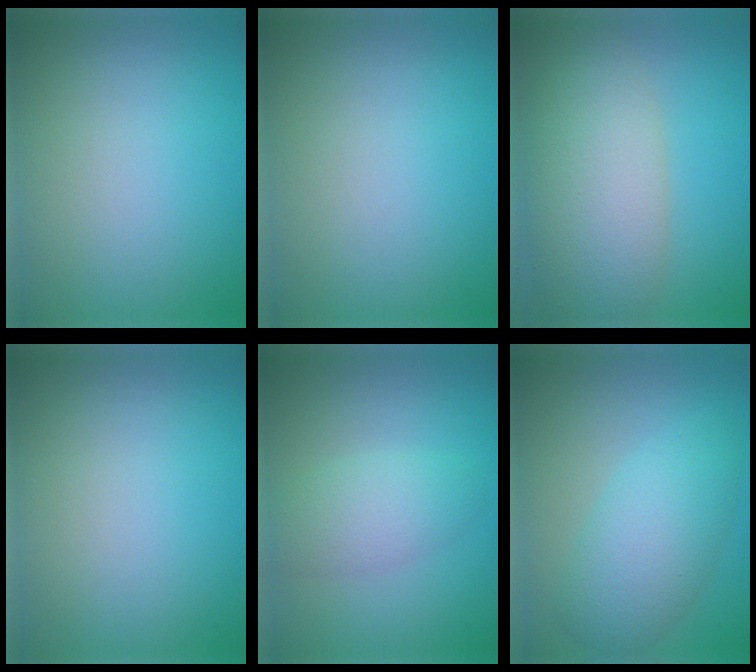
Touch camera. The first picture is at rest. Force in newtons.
{"total": 0.0}
{"total": 8.5, "press": 8.5, "slide": 0.8}
{"total": 0.0}
{"total": 3.2, "press": 3.2, "slide": 0.1}
{"total": 5.4, "press": 5.4, "slide": 0.1}